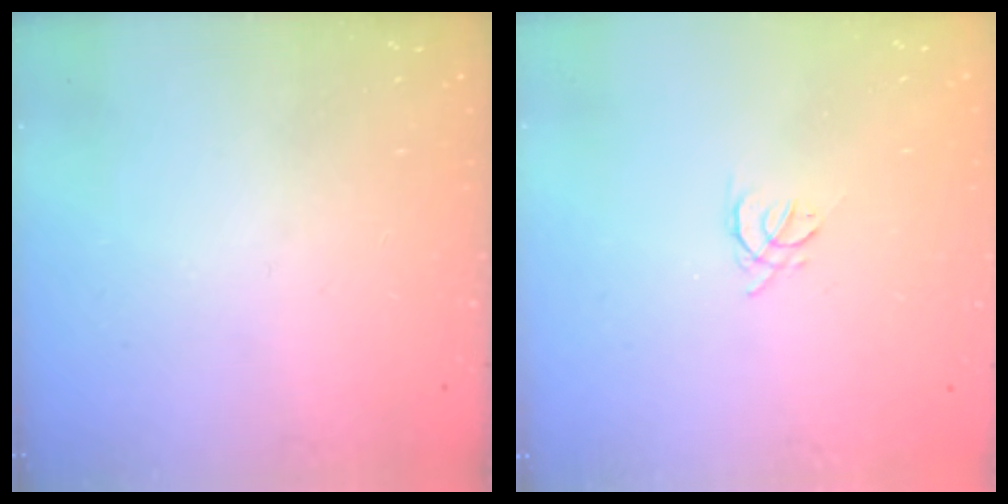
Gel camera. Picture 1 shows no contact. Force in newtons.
{"total": 2.4, "press": 2.3, "slide": 0.6}